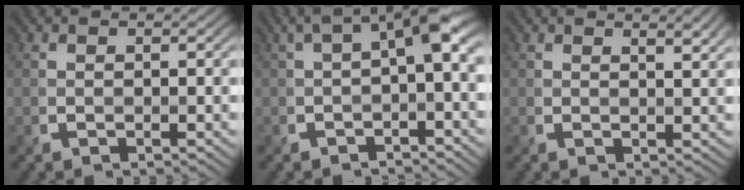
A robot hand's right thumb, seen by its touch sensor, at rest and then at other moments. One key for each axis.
{"total": 6.3, "fx": 0.7, "fy": 2.1, "fz": 5.8, "tx": -0.094, "ty": 0.012, "tz": 0.008}
{"total": 2.3, "fx": 1.5, "fy": 0.5, "fz": 1.6, "tx": -0.025, "ty": -0.003, "tz": 0.024}